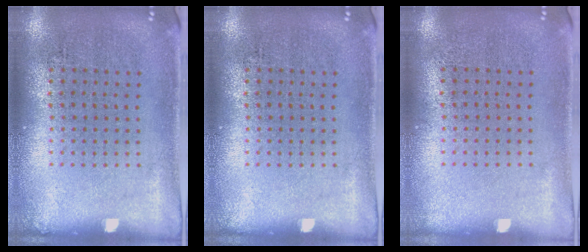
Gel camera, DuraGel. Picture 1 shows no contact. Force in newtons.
{"total": 0.0}
{"total": 0.0}